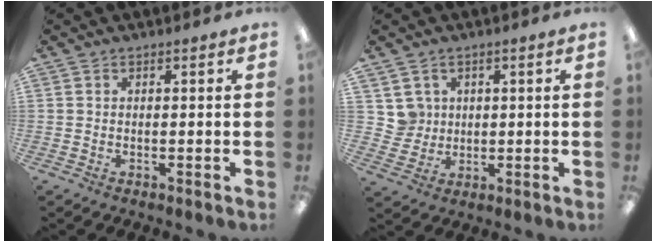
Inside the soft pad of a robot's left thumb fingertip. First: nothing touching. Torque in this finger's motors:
{"motor_torque": [-0.18, 0.05, 0.25, -0.27, 0.00]}